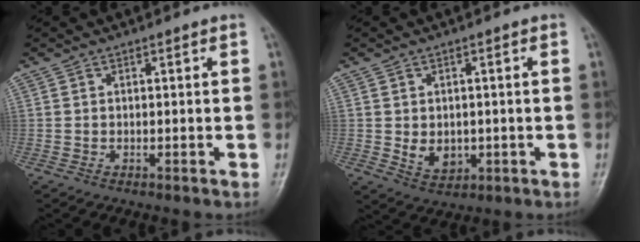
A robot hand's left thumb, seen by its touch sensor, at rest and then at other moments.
{"total": 5.0, "force": [-0.5, 3.9, 3.1], "torque": [-0.030, -0.006, 0.004]}